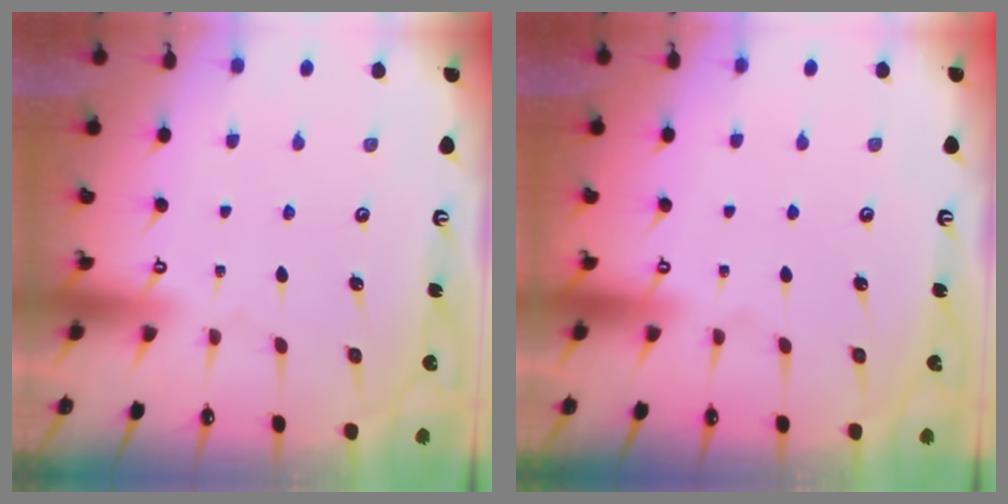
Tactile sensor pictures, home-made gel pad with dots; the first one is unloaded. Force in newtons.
{"total": 0.0}